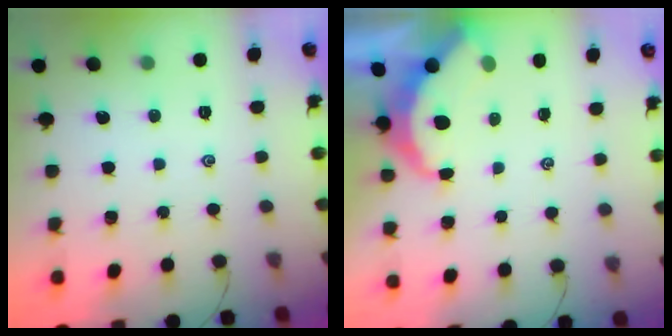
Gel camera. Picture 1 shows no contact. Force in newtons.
{"total": 5.4, "press": 5.4, "slide": 0.5}